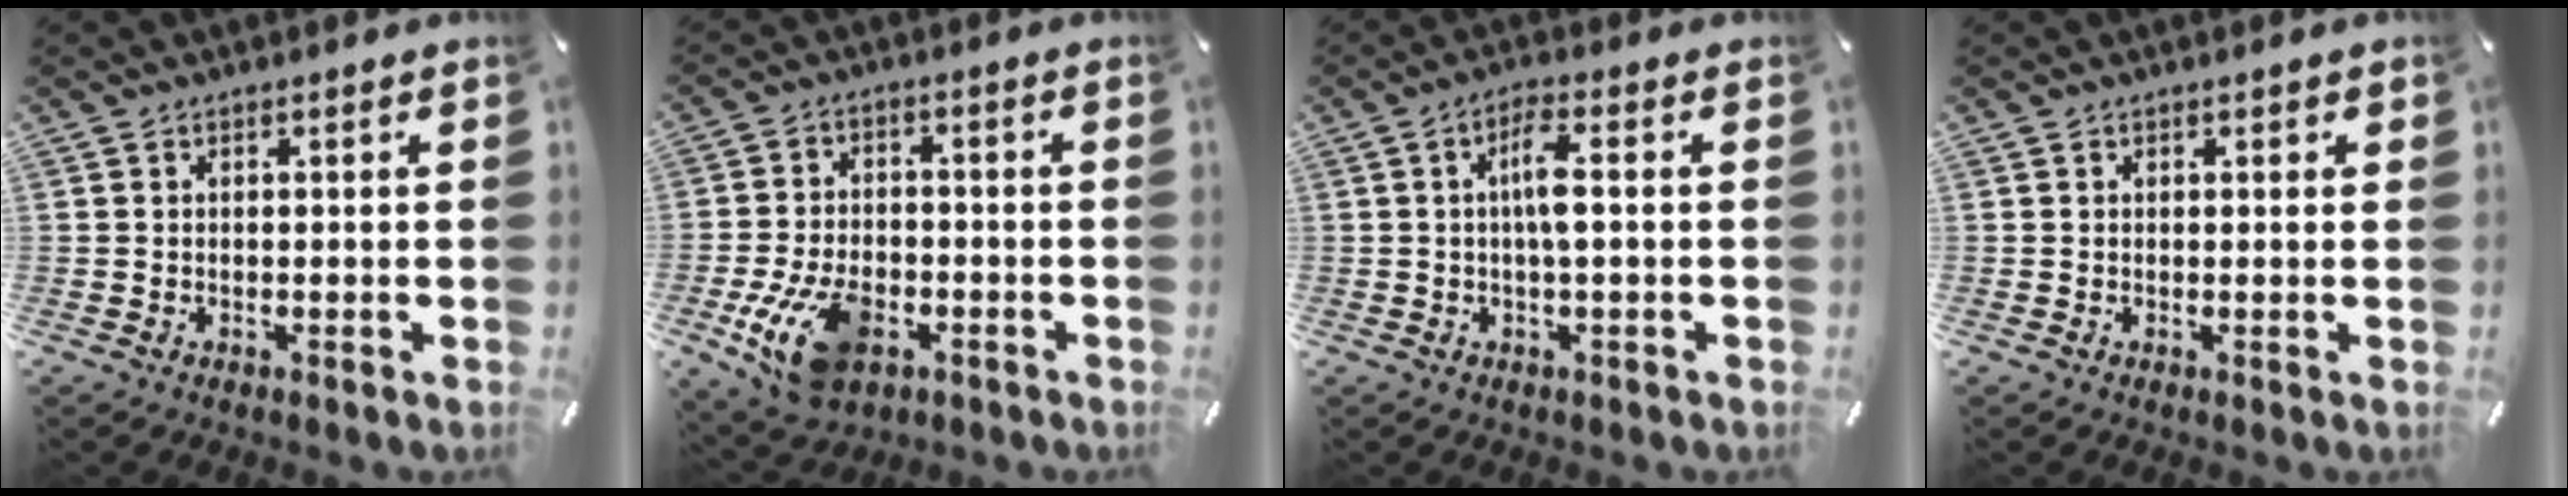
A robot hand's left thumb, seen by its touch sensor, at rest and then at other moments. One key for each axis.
{"total": 13.1, "fx": -4.9, "fy": 8.2, "fz": 9.0, "tx": -0.174, "ty": 0.007, "tz": -0.088}
{"total": 6.2, "fx": 0.2, "fy": 1.4, "fz": 6.0, "tx": -0.114, "ty": 0.007, "tz": 0.001}
{"total": 0.5, "fx": 0.2, "fy": 0.4, "fz": 0.2, "tx": -0.005, "ty": 0.002, "tz": 0.005}